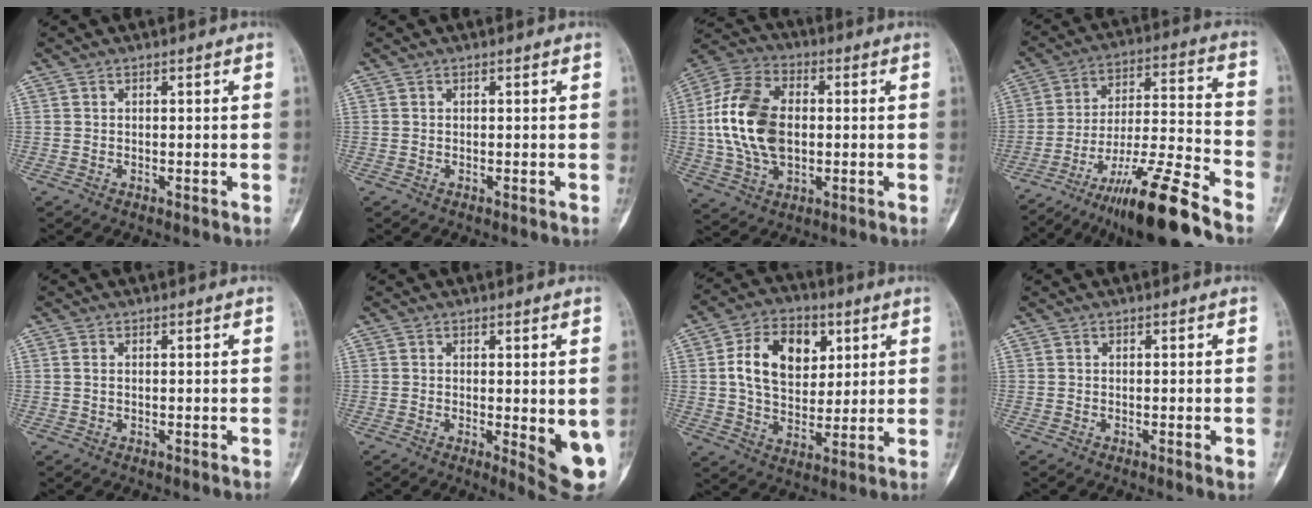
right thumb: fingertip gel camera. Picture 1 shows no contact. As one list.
[{"total": 0.0}, {"total": 12.7, "force": [0.7, 8.5, 9.4], "torque": [-0.172, 0.010, 0.014]}, {"total": 18.7, "force": [-14.0, 1.4, 12.4], "torque": [-0.227, 0.067, -0.239]}, {"total": 0.8, "force": [0.1, 0.5, 0.6], "torque": [-0.015, 0.001, 0.003]}, {"total": 8.4, "force": [-1.3, 2.3, 8.0], "torque": [-0.087, -0.018, -0.011]}, {"total": 14.3, "force": [3.9, 9.8, 9.6], "torque": [-0.128, -0.004, 0.066]}, {"total": 1.2, "force": [-0.3, 0.0, 1.2], "torque": [-0.014, -0.003, -0.003]}]